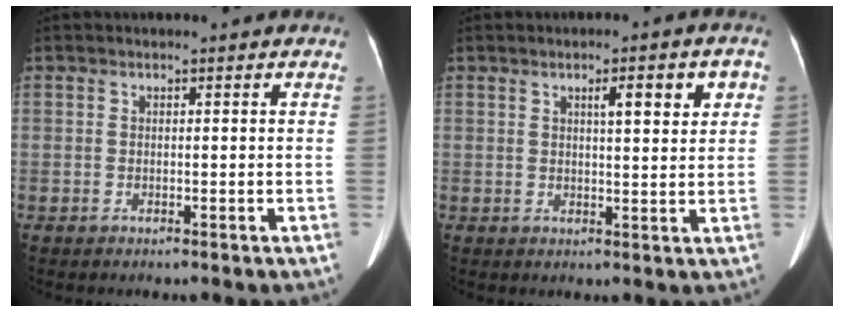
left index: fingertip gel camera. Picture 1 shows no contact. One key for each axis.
{"total": 5.2, "fx": 2.1, "fy": 0.9, "fz": 4.7, "tx": -0.067, "ty": 0.011, "tz": 0.031}